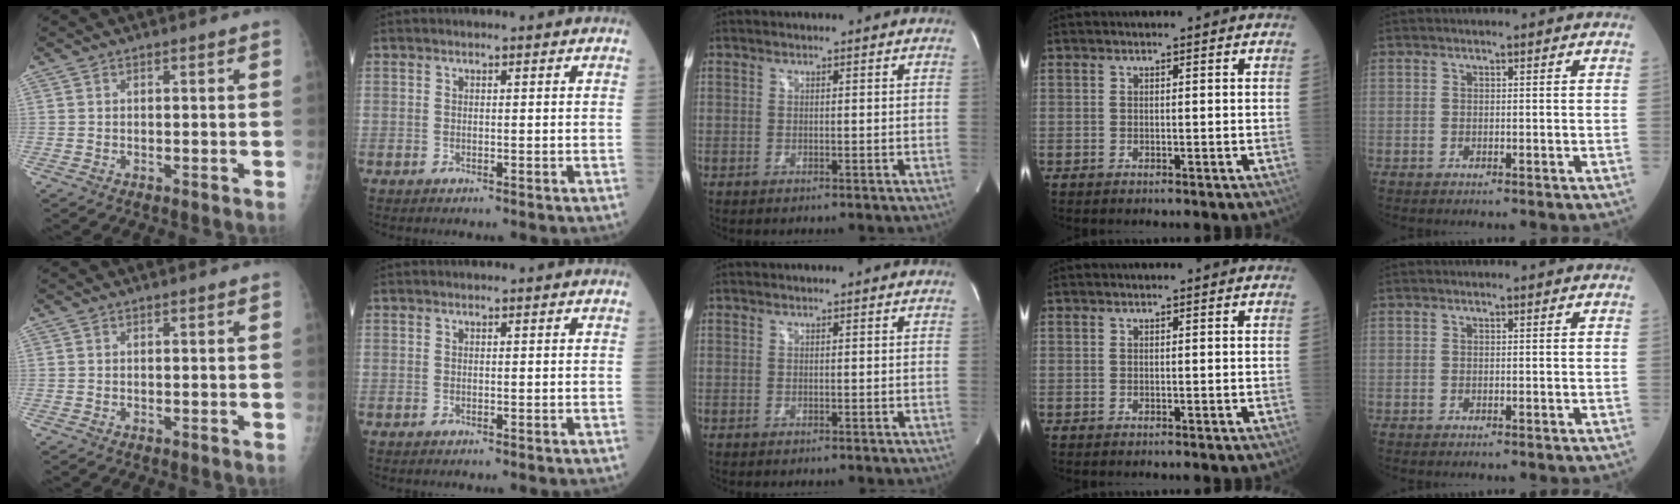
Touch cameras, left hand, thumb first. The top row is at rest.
{}